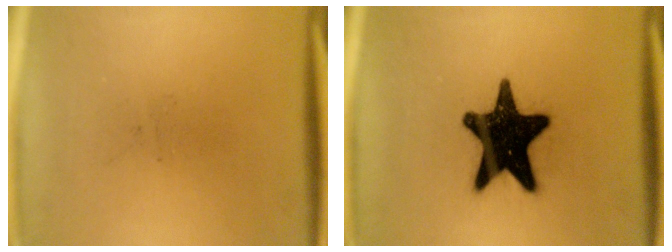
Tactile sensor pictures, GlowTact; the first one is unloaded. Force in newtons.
{"total": 19.1}